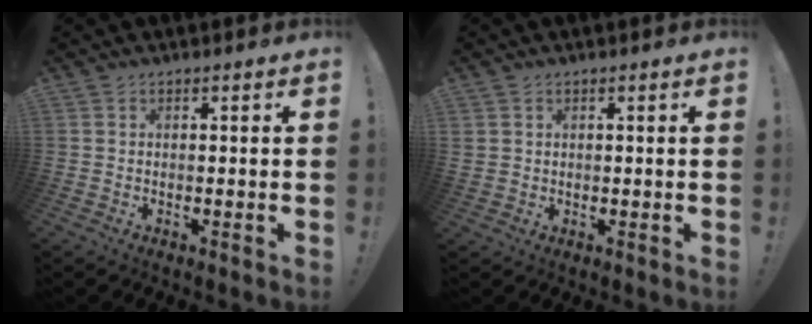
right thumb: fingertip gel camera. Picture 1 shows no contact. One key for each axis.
{"total": 2.2, "fx": 1.2, "fy": 1.7, "fz": 0.4, "tx": 0.000, "ty": -0.004, "tz": 0.022}